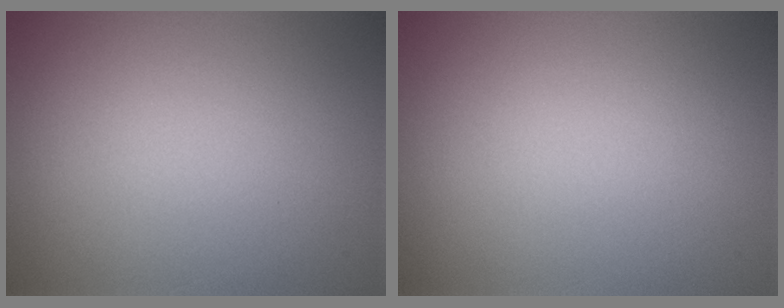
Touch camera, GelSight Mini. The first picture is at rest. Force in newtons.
{"total": 0.0}